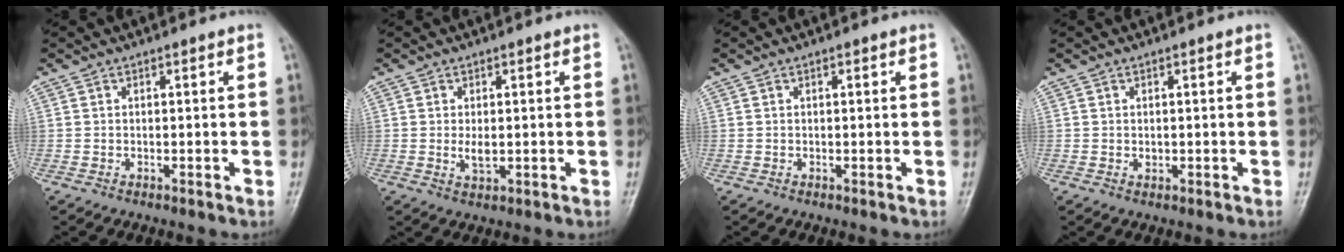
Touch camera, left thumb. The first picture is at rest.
{"total": 2.8, "force": [-0.1, 1.4, 2.4], "torque": [-0.041, -0.007, 0.001]}
{"total": 0.6, "force": [0.2, 0.2, 0.5], "torque": [-0.010, 0.000, 0.003]}
{"total": 0.9, "force": [-0.1, 0.7, 0.5], "torque": [-0.005, -0.001, 0.002]}